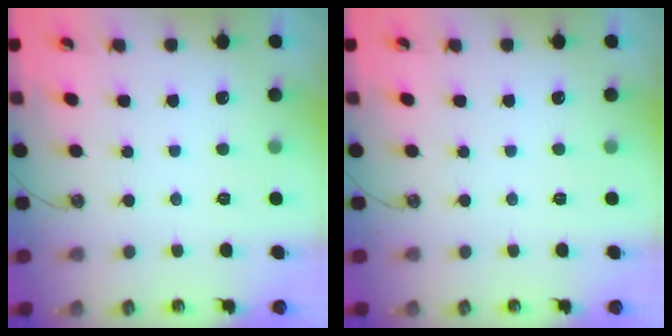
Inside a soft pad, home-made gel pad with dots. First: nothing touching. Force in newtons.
{"total": 0.0}